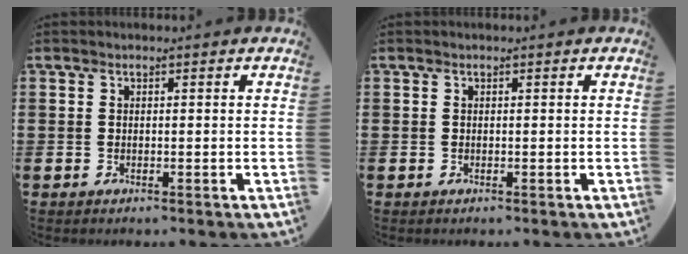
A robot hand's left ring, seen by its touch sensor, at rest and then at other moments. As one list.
[{"total": 0.0}]